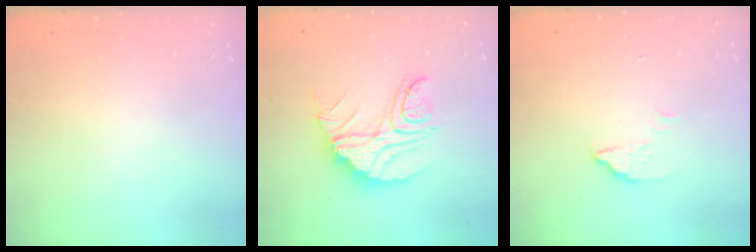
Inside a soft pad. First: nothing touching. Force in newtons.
{"total": 17.2, "press": 17.1, "slide": 1.5}
{"total": 2.2, "press": 2.2, "slide": 0.1}